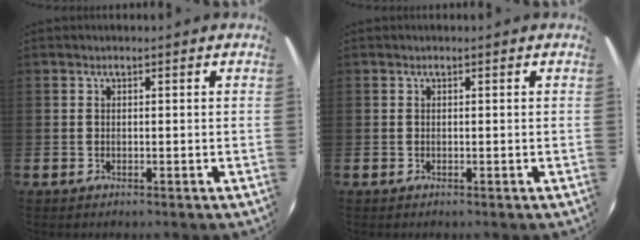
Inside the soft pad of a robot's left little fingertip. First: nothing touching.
{"total": 0.0}